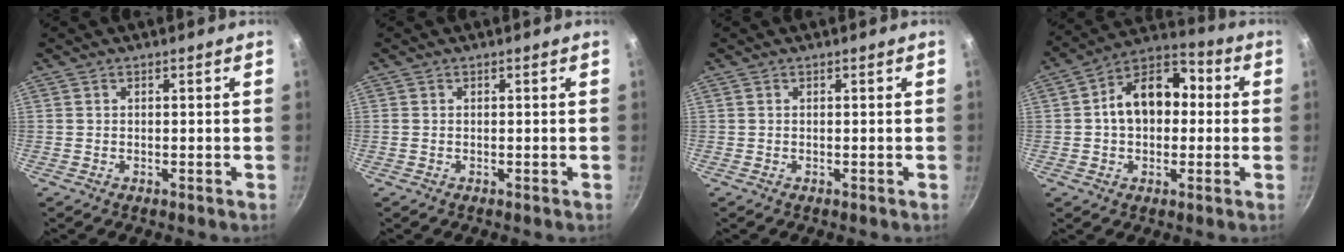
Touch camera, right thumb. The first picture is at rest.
{"total": 0.0}
{"total": 0.0}
{"total": 14.3, "force": [0.8, 10.1, 10.1], "torque": [-0.115, 0.040, -0.007]}